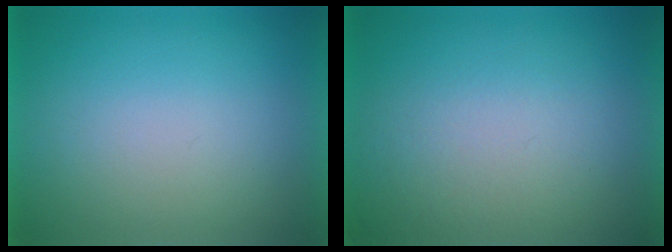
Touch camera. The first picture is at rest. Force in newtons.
{"total": 4.2}